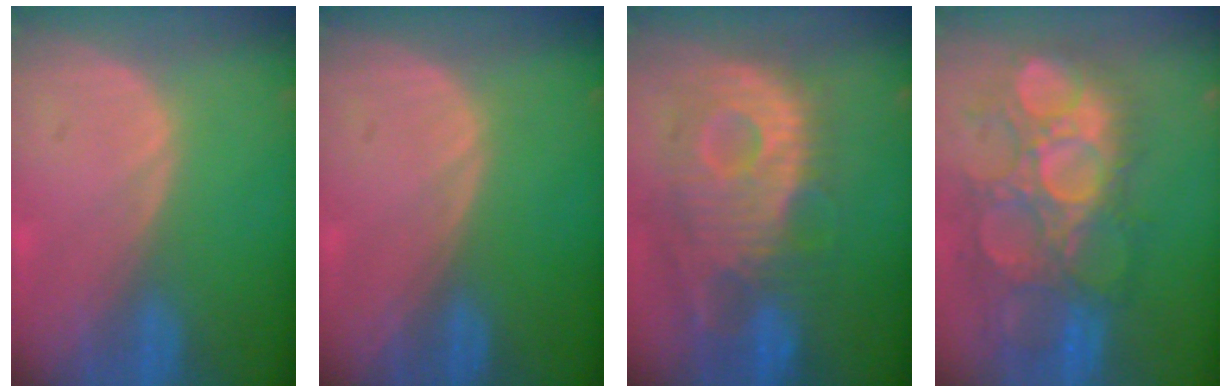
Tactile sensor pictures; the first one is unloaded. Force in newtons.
{"total": 0.0}
{"total": 11.8, "press": 10.6, "slide": 5.2}
{"total": 12.4, "press": 11.6, "slide": 4.3}